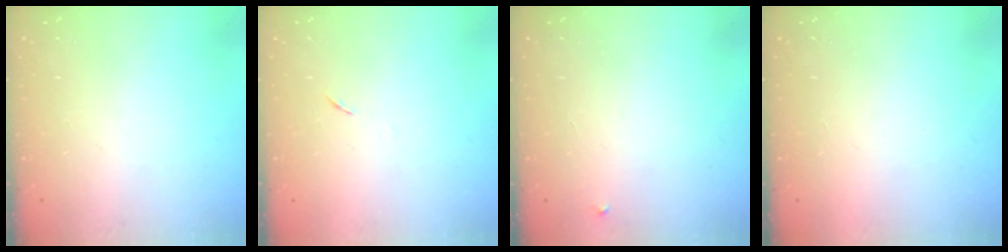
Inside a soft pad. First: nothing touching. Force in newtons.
{"total": 3.5, "press": 3.4, "slide": 0.9}
{"total": 2.1, "press": 2.1, "slide": 0.1}
{"total": 1.6, "press": 1.6, "slide": 0.1}